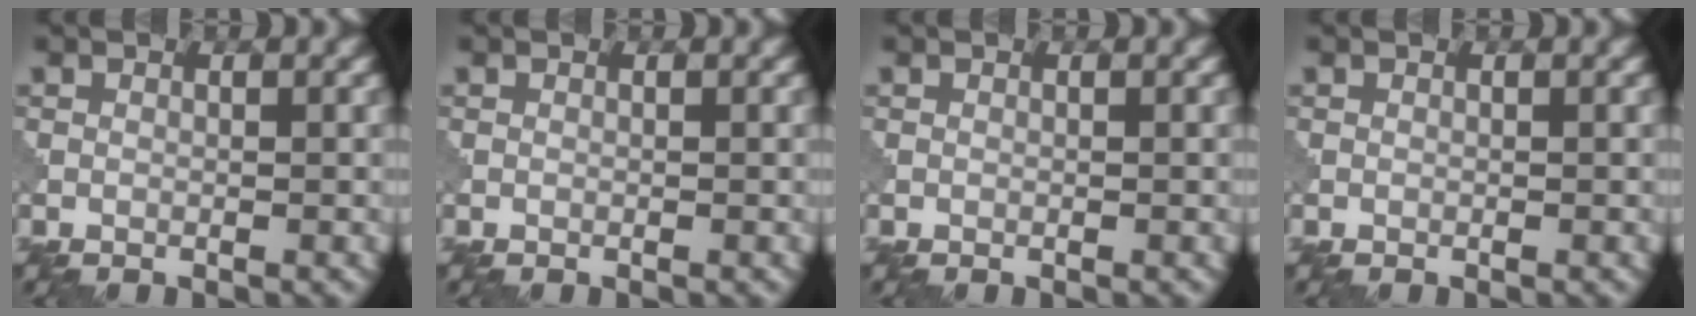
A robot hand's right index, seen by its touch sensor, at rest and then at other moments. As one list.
[{"total": 0.0}, {"total": 0.0}, {"total": 0.0}]